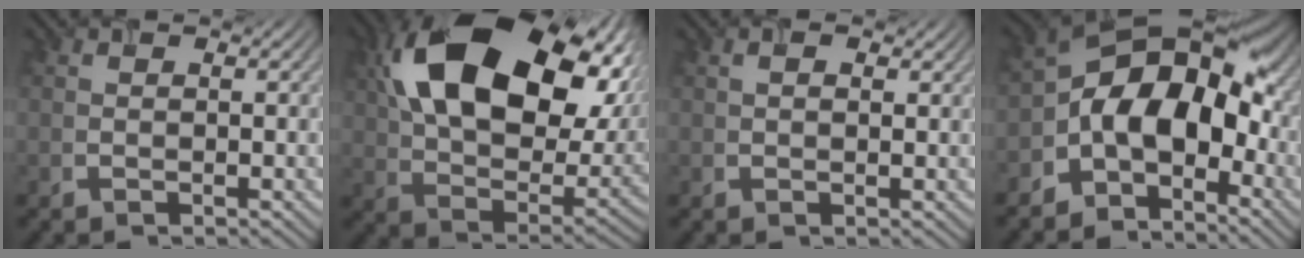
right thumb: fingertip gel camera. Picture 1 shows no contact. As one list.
[{"total": 21.3, "force": [7.9, 12.3, 15.4], "torque": [-0.304, 0.023, 0.139]}, {"total": 1.5, "force": [0.7, 0.7, 1.2], "torque": [-0.019, -0.003, 0.015]}, {"total": 11.9, "force": [-3.3, 7.5, 8.6], "torque": [-0.129, 0.017, -0.077]}]